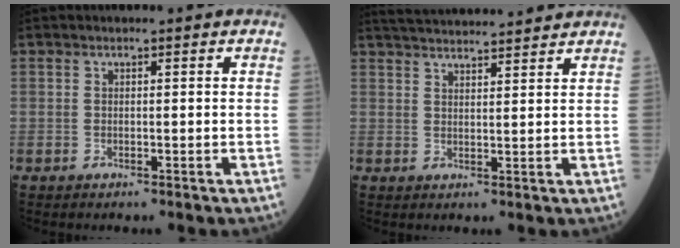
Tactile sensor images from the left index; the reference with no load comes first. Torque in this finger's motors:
{"motor_torque": [-0.45, -0.78, -0.03, 0.00]}